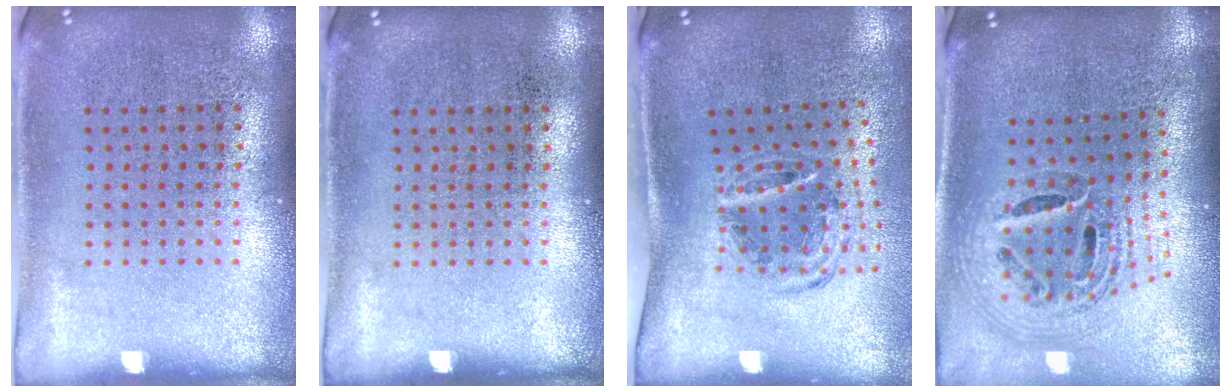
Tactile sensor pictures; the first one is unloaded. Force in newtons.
{"total": 0.0}
{"total": 1.2, "press": 1.0, "slide": 0.5}
{"total": 1.8, "press": 1.5, "slide": 1.0}